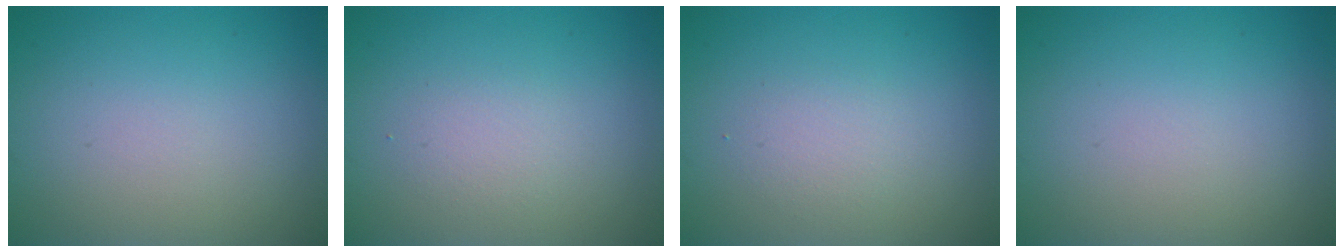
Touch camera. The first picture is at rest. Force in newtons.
{"total": 1.3, "press": 1.3, "slide": 0.0}
{"total": 1.5, "press": 1.4, "slide": 0.1}
{"total": 0.0}